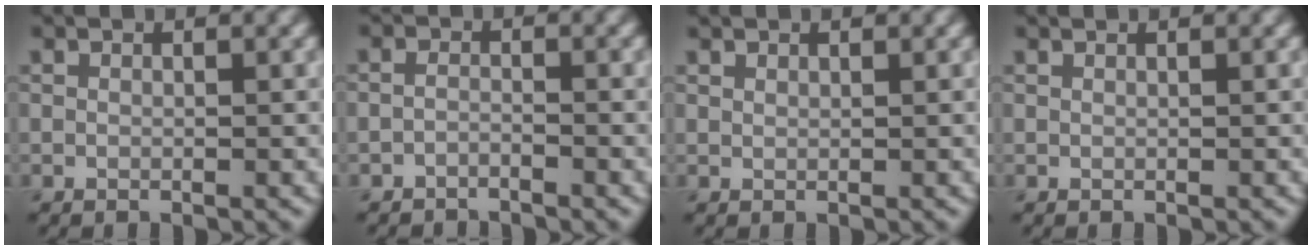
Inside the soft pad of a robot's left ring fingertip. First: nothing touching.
{"total": 1.1, "force": [-1.1, 0.3, 0.3], "torque": [-0.005, 0.001, -0.023]}
{"total": 0.9, "force": [0.8, 0.3, 0.2], "torque": [-0.004, 0.000, 0.017]}
{"total": 0.6, "force": [0.6, 0.1, 0.3], "torque": [-0.001, -0.002, 0.004]}